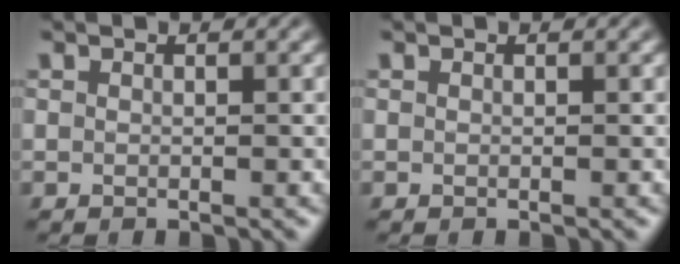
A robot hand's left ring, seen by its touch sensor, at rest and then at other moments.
{"total": 0.0}